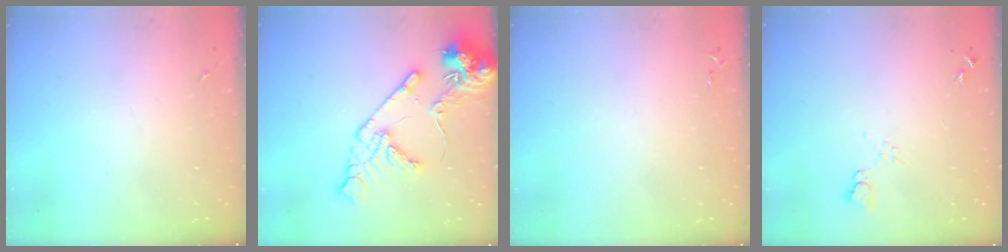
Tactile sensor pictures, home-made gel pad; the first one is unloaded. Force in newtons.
{"total": 15.4, "press": 15.2, "slide": 2.2}
{"total": 2.5, "press": 2.5, "slide": 0.3}
{"total": 5.9, "press": 5.8, "slide": 0.6}